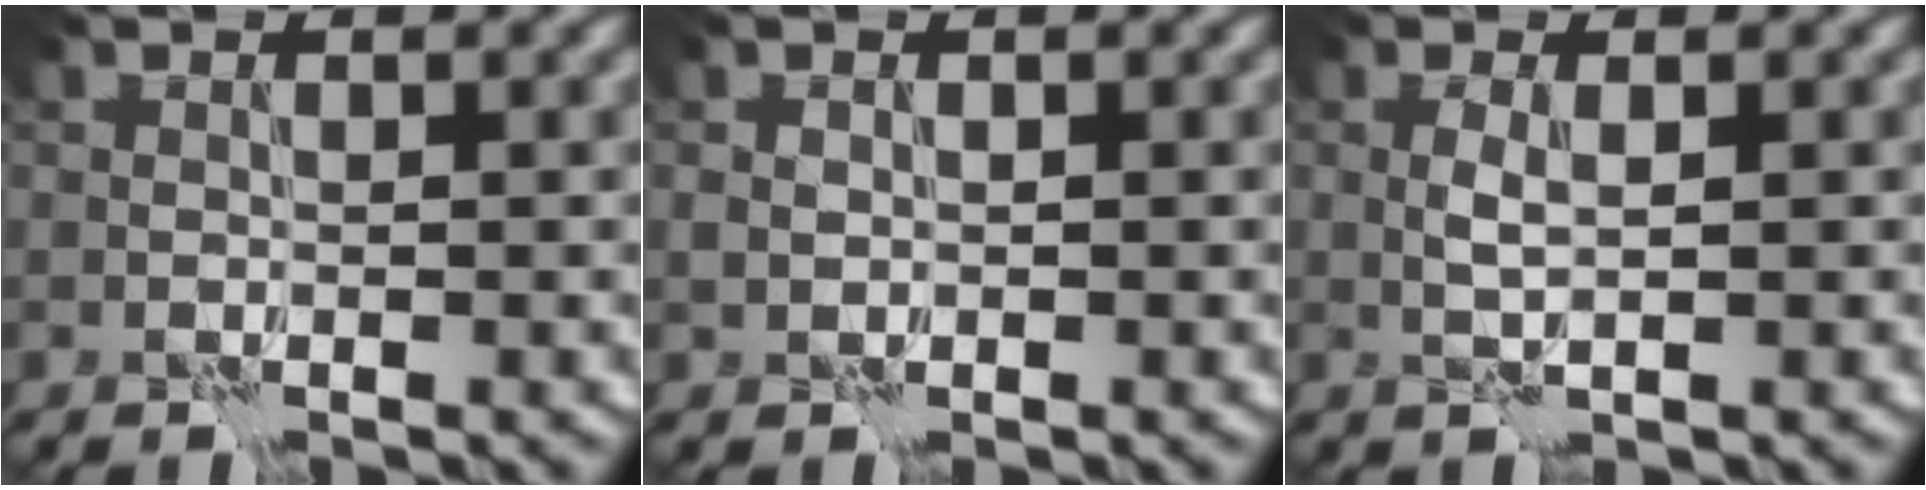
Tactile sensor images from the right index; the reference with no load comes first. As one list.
[{"total": 0.5, "force": [0.2, 0.4, 0.2], "torque": [-0.003, 0.000, 0.004]}, {"total": 1.3, "force": [0.3, 0.2, 1.3], "torque": [-0.030, 0.002, 0.006]}]